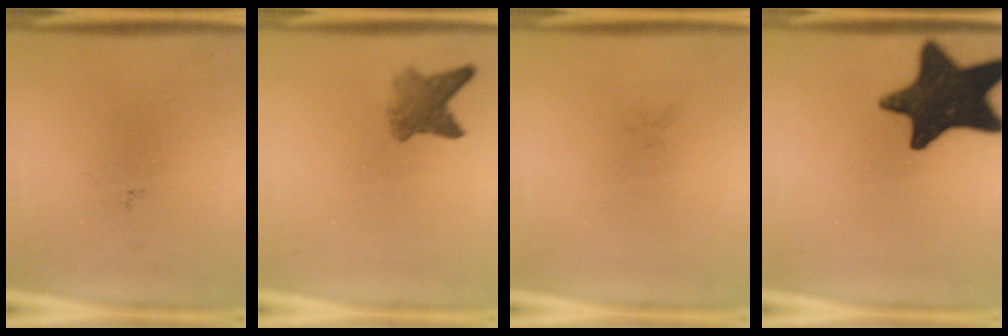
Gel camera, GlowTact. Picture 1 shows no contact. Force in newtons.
{"total": 3.9}
{"total": 0.0}
{"total": 18.1}